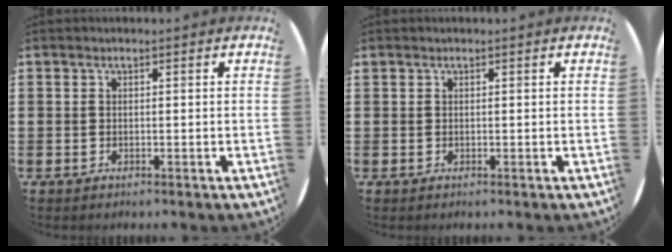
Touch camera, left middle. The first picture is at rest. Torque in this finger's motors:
{"motor_torque": [0.17, -0.11, 0.00, 0.01]}